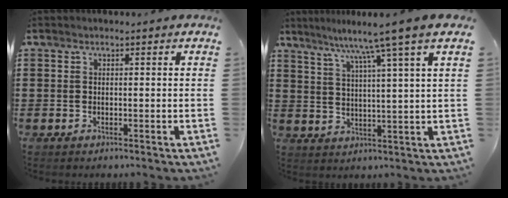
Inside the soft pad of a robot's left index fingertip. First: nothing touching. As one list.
[{"total": 8.5, "force": [6.2, -2.1, 5.4], "torque": [-0.129, -0.033, 0.093]}]